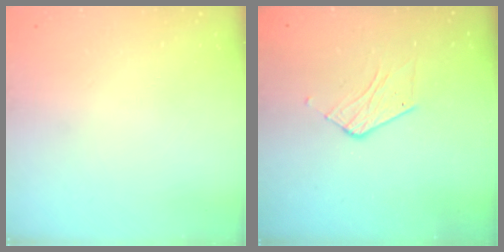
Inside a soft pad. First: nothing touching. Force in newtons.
{"total": 5.9, "press": 5.9, "slide": 0.6}